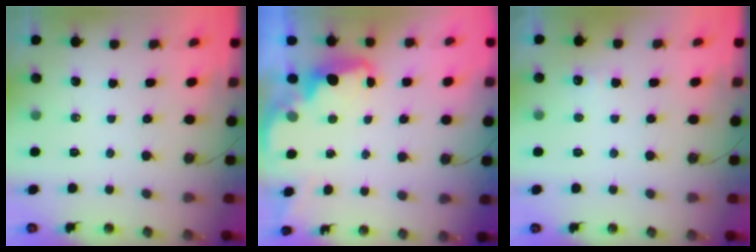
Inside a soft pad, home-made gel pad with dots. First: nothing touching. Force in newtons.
{"total": 2.1, "press": 2.1, "slide": 0.6}
{"total": 3.9, "press": 3.7, "slide": 1.1}